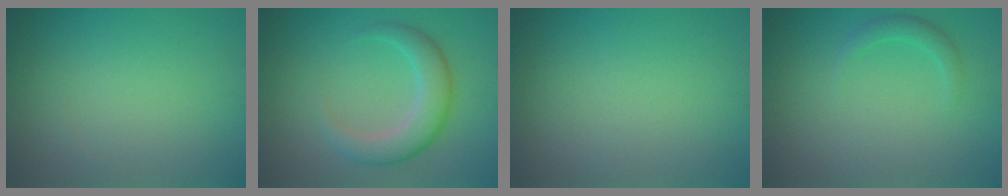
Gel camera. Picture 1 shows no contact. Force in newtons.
{"total": 4.6, "press": 4.6, "slide": 0.2}
{"total": 0.0}
{"total": 1.5, "press": 1.5, "slide": 0.1}